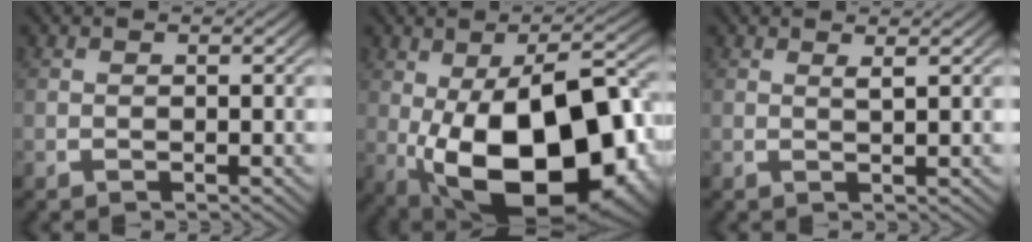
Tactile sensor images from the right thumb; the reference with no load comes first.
{"total": 20.6, "force": [-3.8, 12.1, 16.3], "torque": [-0.293, -0.072, -0.005]}
{"total": 1.1, "force": [0.9, 0.0, 0.6], "torque": [-0.011, 0.000, 0.018]}